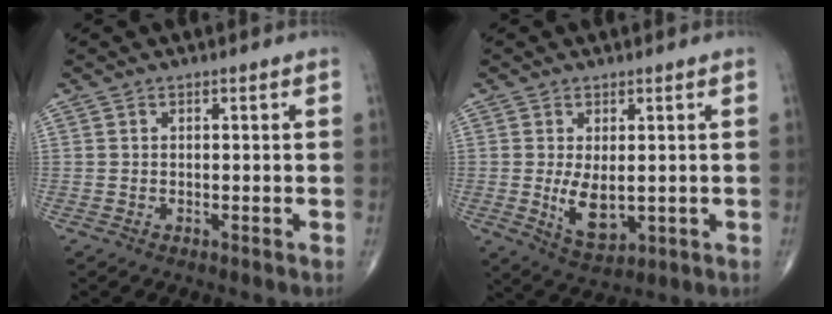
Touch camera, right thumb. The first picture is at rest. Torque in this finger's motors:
{"motor_torque": [0.18, 0.18, 0.57, -0.12, 0.18]}